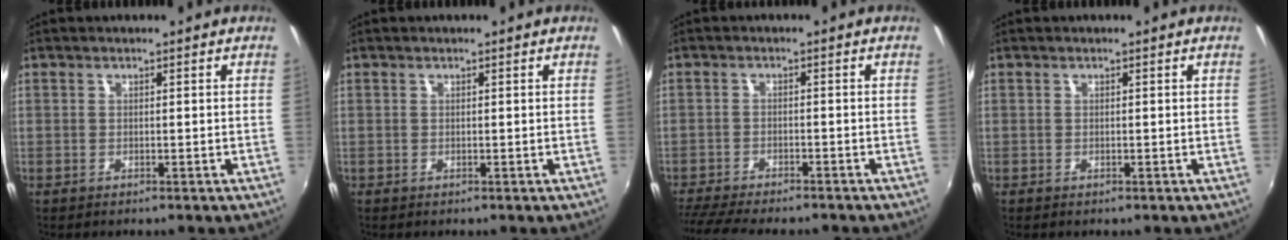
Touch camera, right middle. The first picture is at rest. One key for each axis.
{"total": 0.0}
{"total": 11.8, "fx": -10.4, "fy": 1.8, "fz": 5.3, "tx": -0.124, "ty": -0.028, "tz": -0.168}
{"total": 0.0}